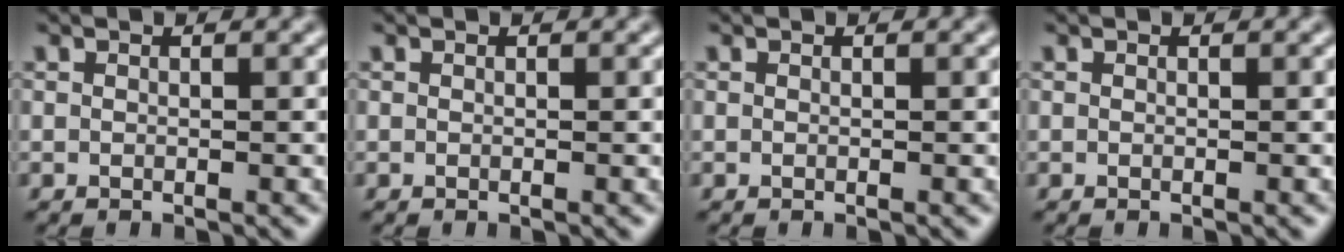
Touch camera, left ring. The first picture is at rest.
{"total": 0.0}
{"total": 0.0}
{"total": 0.0}